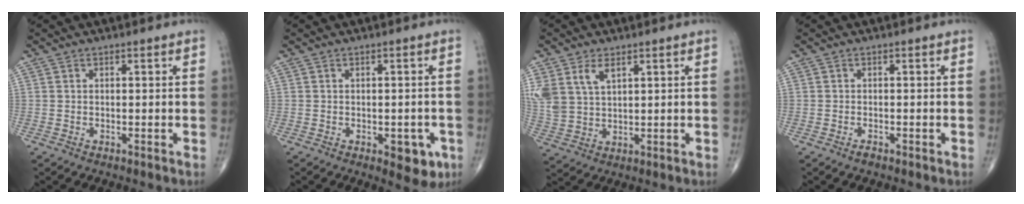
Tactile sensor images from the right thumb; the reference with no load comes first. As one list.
[{"total": 5.7, "force": [-2.3, 2.9, 4.4], "torque": [-0.029, 0.005, -0.020]}, {"total": 8.5, "force": [4.1, 4.9, 5.6], "torque": [-0.118, -0.007, 0.094]}, {"total": 0.9, "force": [-0.7, 0.3, 0.5], "torque": [-0.010, 0.003, -0.013]}]